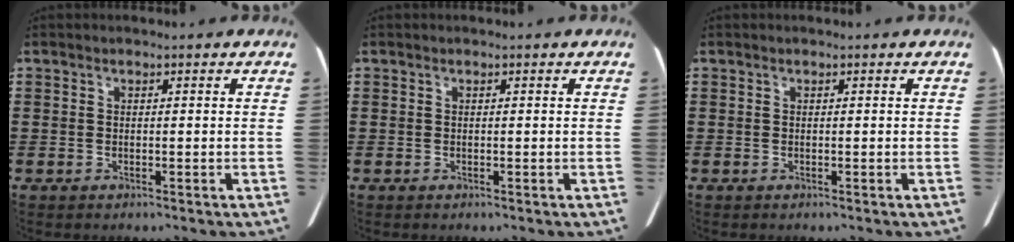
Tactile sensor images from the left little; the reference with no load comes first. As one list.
[{"total": 0.0}, {"total": 0.0}]